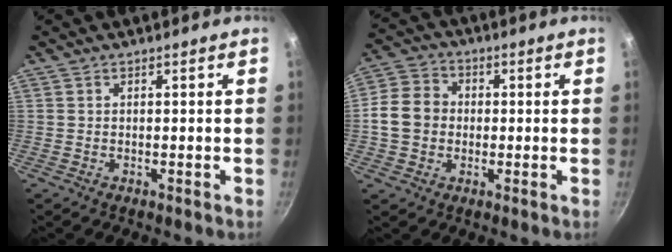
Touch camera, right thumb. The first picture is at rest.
{"total": 9.1, "force": [-0.3, 7.8, 4.8], "torque": [-0.063, 0.016, -0.022]}